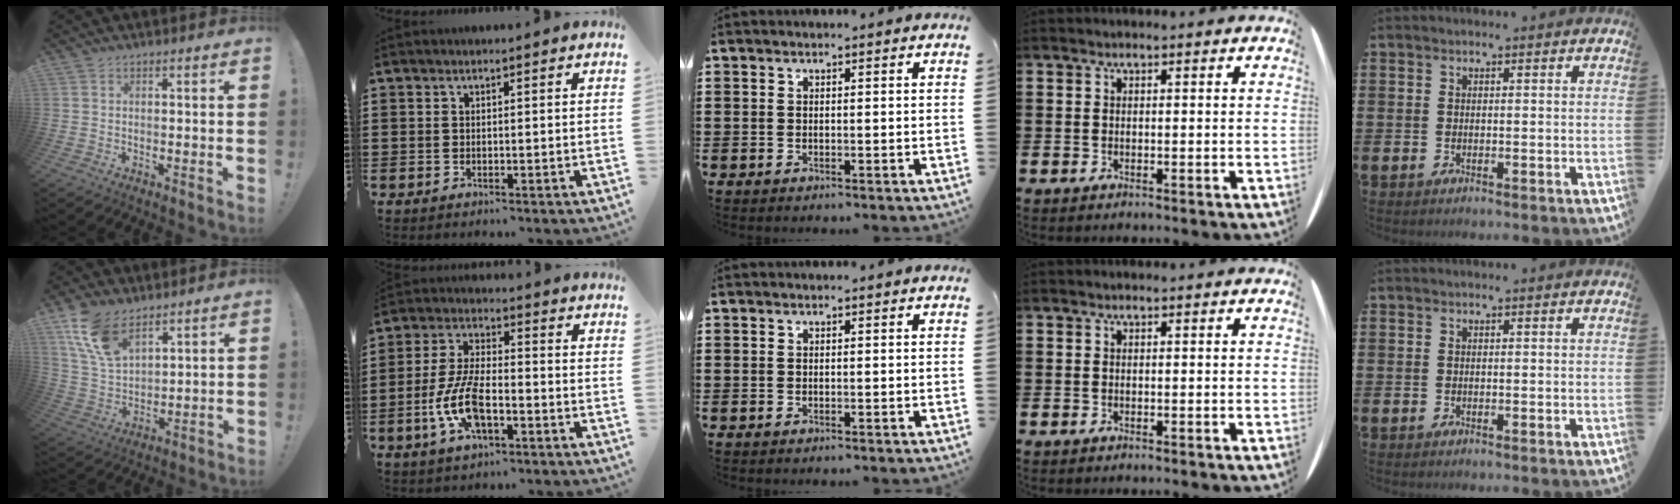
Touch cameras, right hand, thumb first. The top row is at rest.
{"thumb": {"total": 13.1, "force": [8.9, 6.7, 7.0], "torque": [-0.137, -0.040, 0.174]}, "index": {"total": 9.2, "force": [-3.1, 3.9, 7.8], "torque": [-0.183, -0.009, -0.065]}}